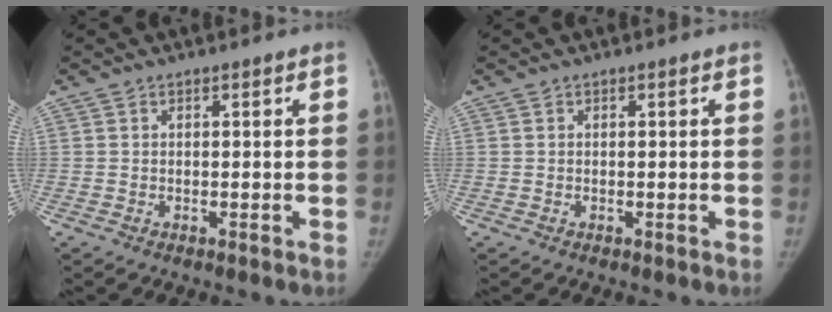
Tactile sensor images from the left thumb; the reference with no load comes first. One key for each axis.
{"total": 0.0}